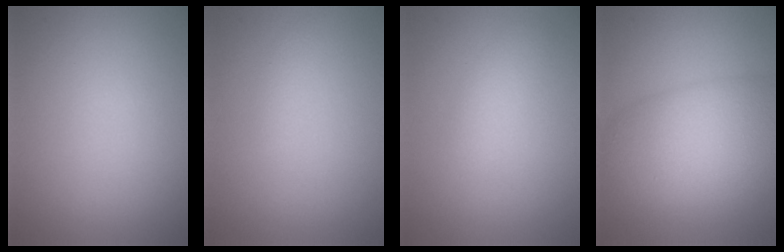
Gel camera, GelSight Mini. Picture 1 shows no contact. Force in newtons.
{"total": 0.8, "press": 0.7, "slide": 0.1}
{"total": 1.6, "press": 1.6, "slide": 0.1}
{"total": 8.5, "press": 8.5, "slide": 0.5}